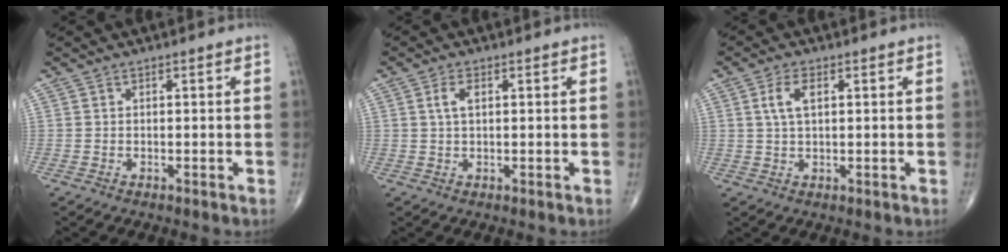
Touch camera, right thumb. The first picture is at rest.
{"total": 2.7, "force": [0.8, 1.3, 2.3], "torque": [-0.045, 0.005, 0.016]}
{"total": 4.2, "force": [1.3, 2.0, 3.5], "torque": [-0.073, 0.005, 0.025]}